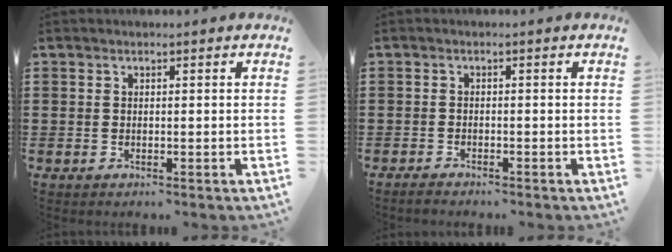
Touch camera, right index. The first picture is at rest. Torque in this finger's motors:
{"motor_torque": [0.00, -0.09, -0.02, 0.00]}